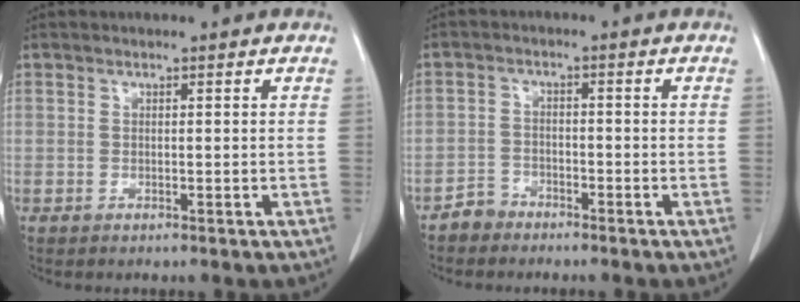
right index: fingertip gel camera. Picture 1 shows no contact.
{"total": 2.8, "force": [-2.4, 1.5, -0.1], "torque": [-0.003, 0.006, -0.045]}